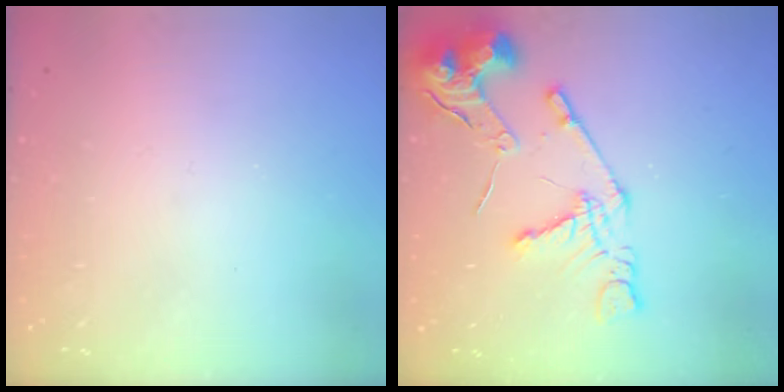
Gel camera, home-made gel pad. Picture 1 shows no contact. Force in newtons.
{"total": 17.4, "press": 17.3, "slide": 1.8}